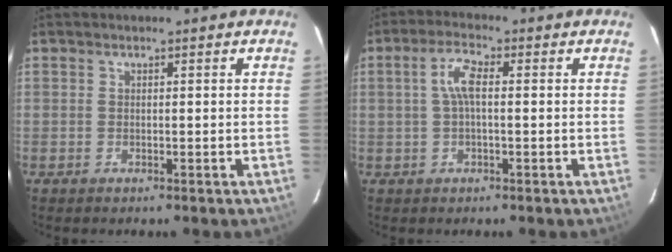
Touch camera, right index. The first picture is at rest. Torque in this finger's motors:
{"motor_torque": [0.22, -0.07, 0.51, 0.11]}